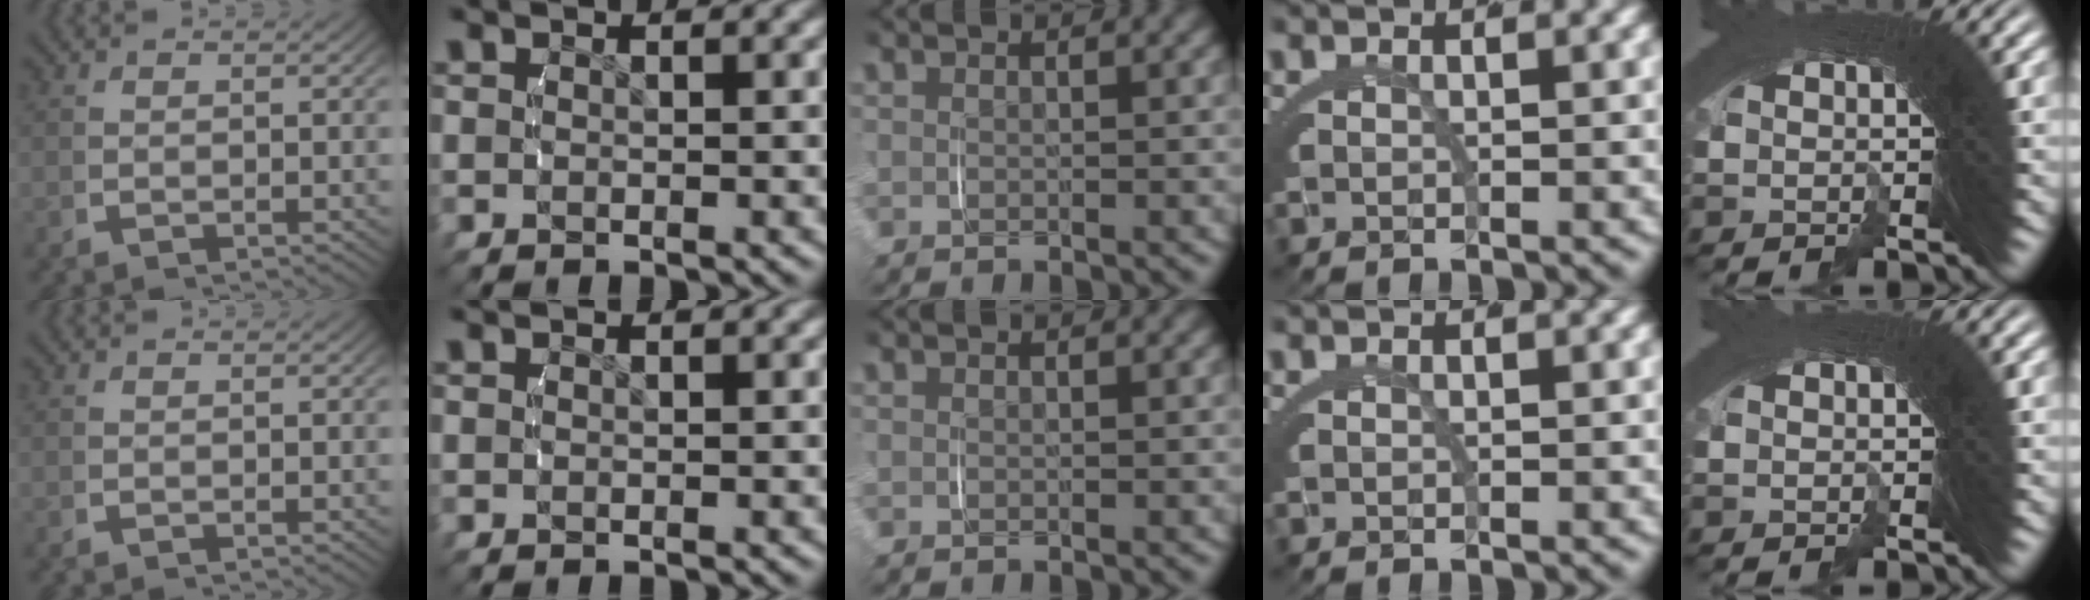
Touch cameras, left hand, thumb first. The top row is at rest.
{}